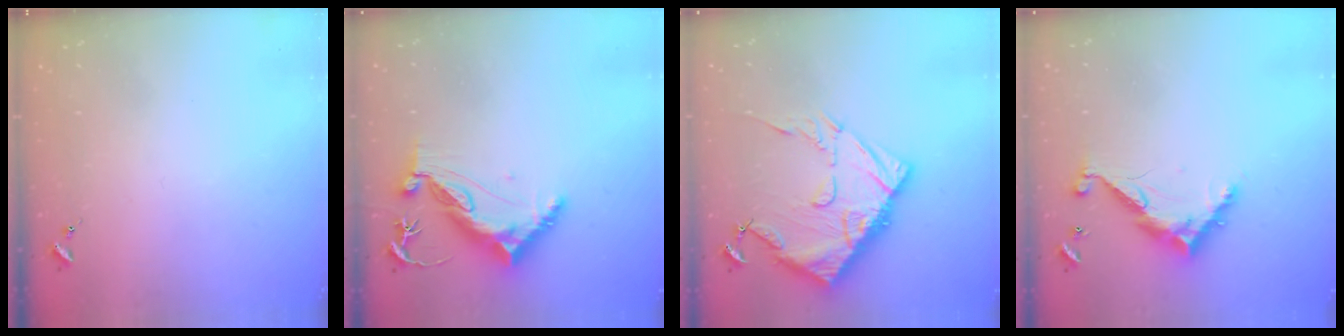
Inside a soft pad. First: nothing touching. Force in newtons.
{"total": 10.7, "press": 10.6, "slide": 1.2}
{"total": 18.0, "press": 17.9, "slide": 1.9}
{"total": 10.2, "press": 10.2, "slide": 0.8}